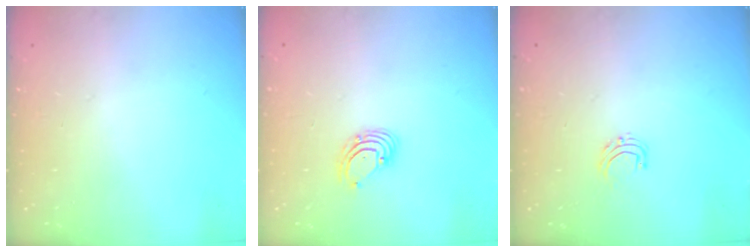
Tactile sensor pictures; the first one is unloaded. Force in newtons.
{"total": 2.6, "press": 2.6, "slide": 0.1}
{"total": 4.7, "press": 4.7, "slide": 0.3}